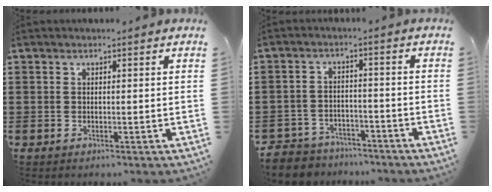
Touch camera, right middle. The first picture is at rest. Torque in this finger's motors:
{"motor_torque": [0.19, -0.12, 0.03, 0.00]}